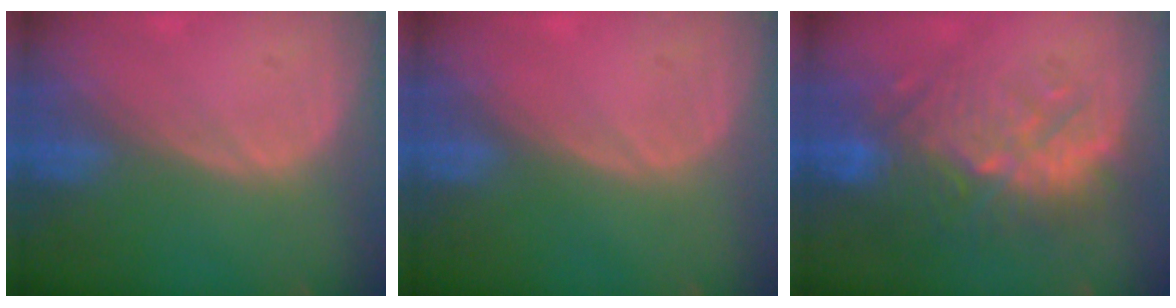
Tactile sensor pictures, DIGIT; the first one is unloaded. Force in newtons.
{"total": 0.0}
{"total": 10.1, "press": 9.7, "slide": 2.8}